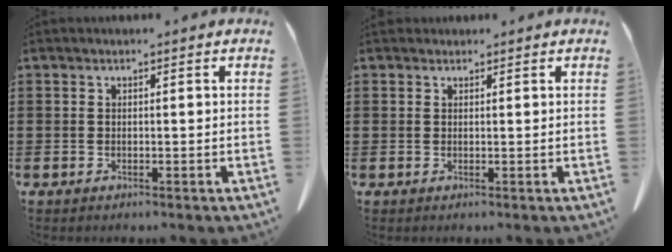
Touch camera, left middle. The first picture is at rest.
{"total": 1.0, "force": [0.9, 0.5, 0.1], "torque": [-0.005, 0.001, 0.018]}